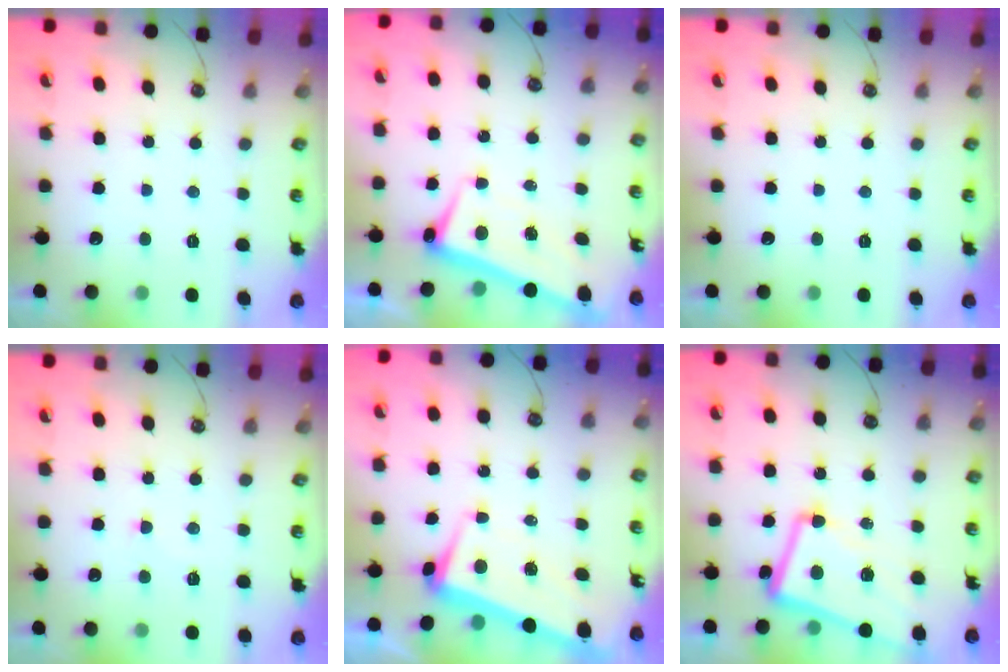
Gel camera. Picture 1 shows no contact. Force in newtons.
{"total": 2.6, "press": 2.6, "slide": 0.3}
{"total": 0.0}
{"total": 2.2, "press": 2.2, "slide": 0.5}
{"total": 2.1, "press": 0.4, "slide": 2.0}
{"total": 5.8, "press": 5.4, "slide": 2.2}